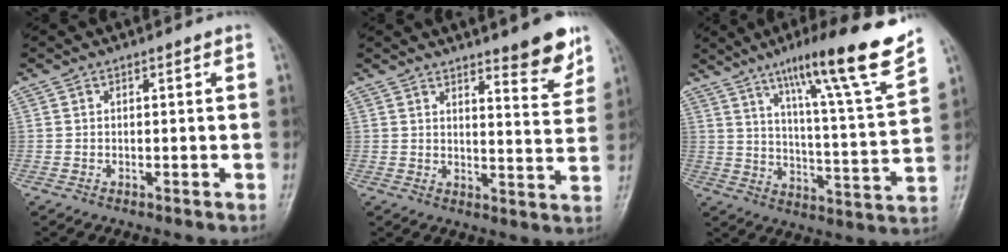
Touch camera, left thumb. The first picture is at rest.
{"total": 8.0, "force": [5.9, 1.7, 5.1], "torque": [-0.047, -0.044, 0.083]}
{"total": 19.0, "force": [13.3, 0.7, 13.6], "torque": [-0.185, -0.070, 0.201]}